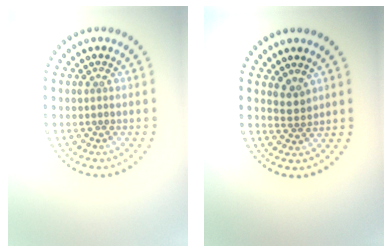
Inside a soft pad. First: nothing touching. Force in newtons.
{"total": 1.4, "press": 1.0, "slide": 0.9}